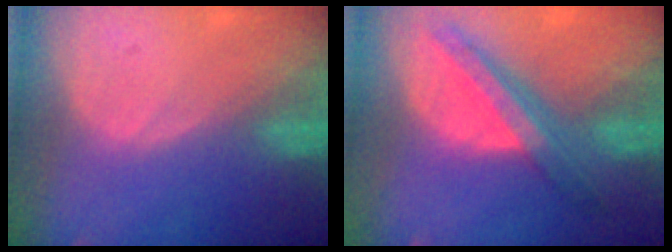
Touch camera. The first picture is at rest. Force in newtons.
{"total": 8.4, "press": 7.2, "slide": 4.4}